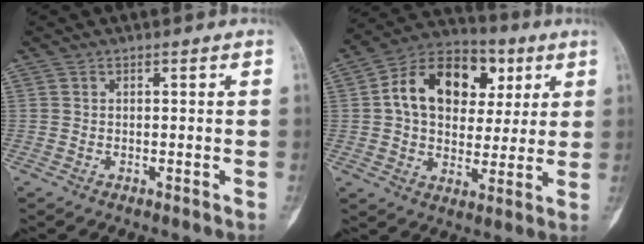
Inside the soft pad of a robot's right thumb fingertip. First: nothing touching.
{"total": 18.0, "force": [4.6, 12.7, 11.9], "torque": [-0.162, 0.011, 0.071]}